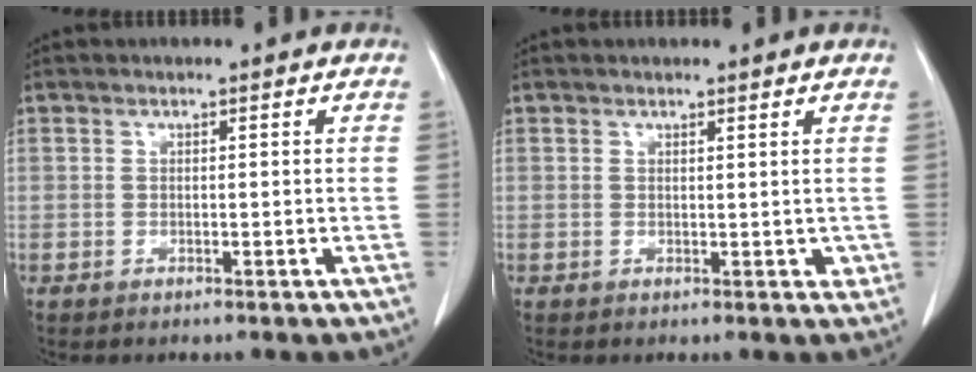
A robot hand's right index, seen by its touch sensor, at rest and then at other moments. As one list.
[{"total": 1.3, "force": [0.8, 0.5, 0.8], "torque": [-0.012, -0.005, 0.013]}]